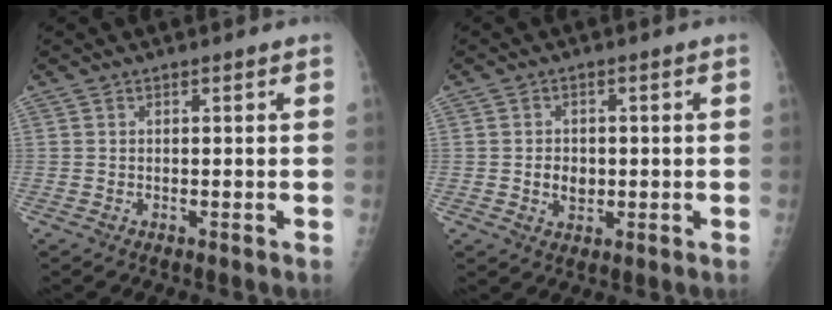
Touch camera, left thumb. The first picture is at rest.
{"total": 3.7, "force": [-0.4, 3.0, 2.2], "torque": [-0.020, 0.003, -0.003]}